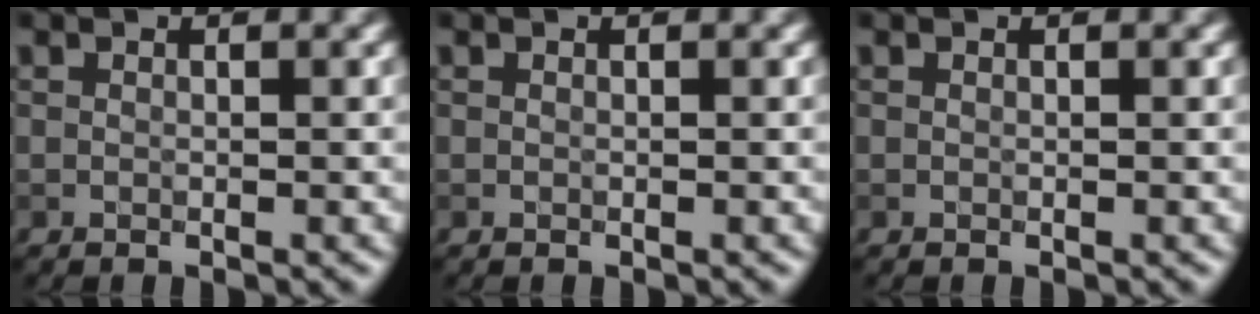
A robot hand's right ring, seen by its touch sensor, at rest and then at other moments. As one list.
[{"total": 0.0}, {"total": 0.0}]